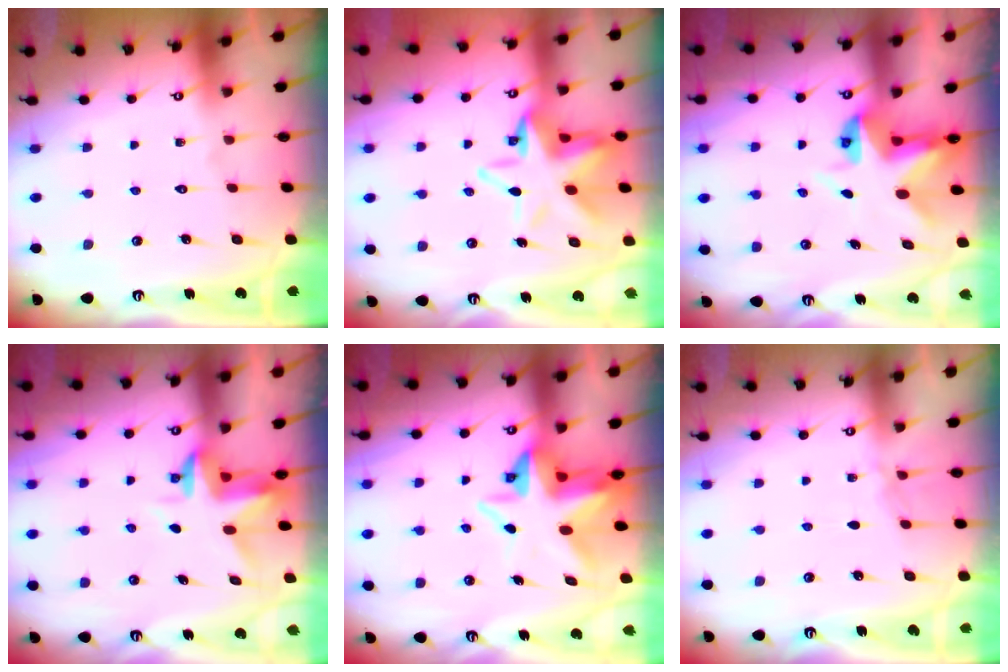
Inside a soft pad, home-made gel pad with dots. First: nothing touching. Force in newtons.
{"total": 12.2, "press": 12.0, "slide": 2.3}
{"total": 4.8, "press": 4.8, "slide": 0.4}
{"total": 3.3, "press": 3.2, "slide": 0.4}
{"total": 6.9, "press": 6.7, "slide": 1.5}
{"total": 3.4, "press": 3.4, "slide": 0.5}